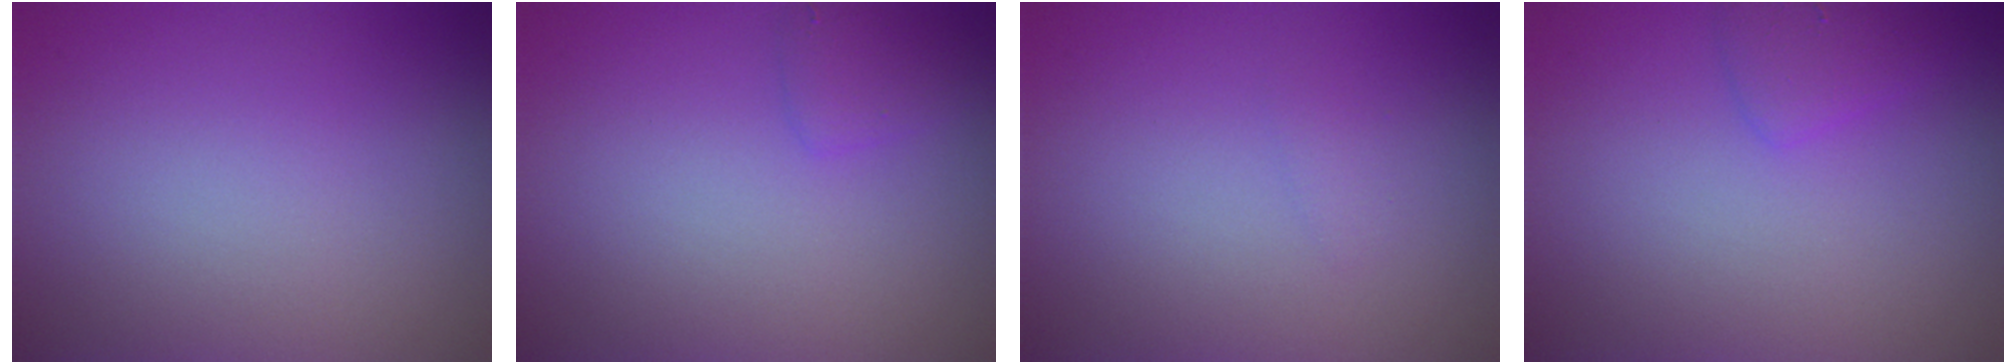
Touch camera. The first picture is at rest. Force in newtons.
{"total": 1.2, "press": 1.2, "slide": 0.1}
{"total": 0.6, "press": 0.6, "slide": 0.0}
{"total": 1.6, "press": 1.6, "slide": 0.1}